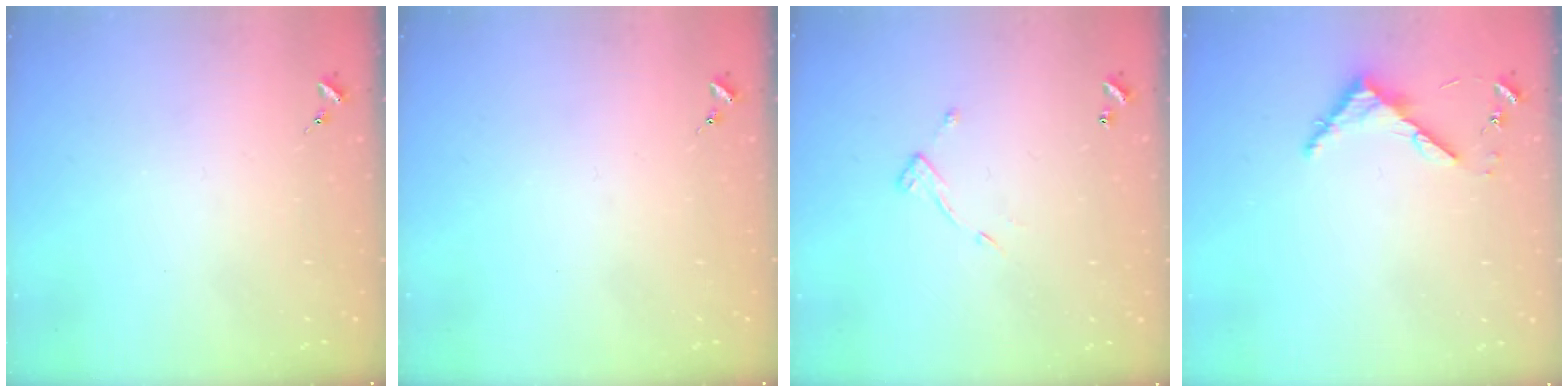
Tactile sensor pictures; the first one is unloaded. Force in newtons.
{"total": 0.0}
{"total": 7.2, "press": 7.2, "slide": 0.5}
{"total": 4.6, "press": 4.6, "slide": 0.4}